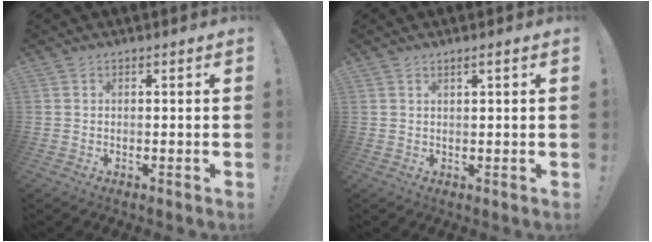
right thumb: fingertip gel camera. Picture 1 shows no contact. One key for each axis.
{"total": 1.6, "fx": 0.8, "fy": -0.1, "fz": 1.3, "tx": -0.027, "ty": 0.001, "tz": 0.014}